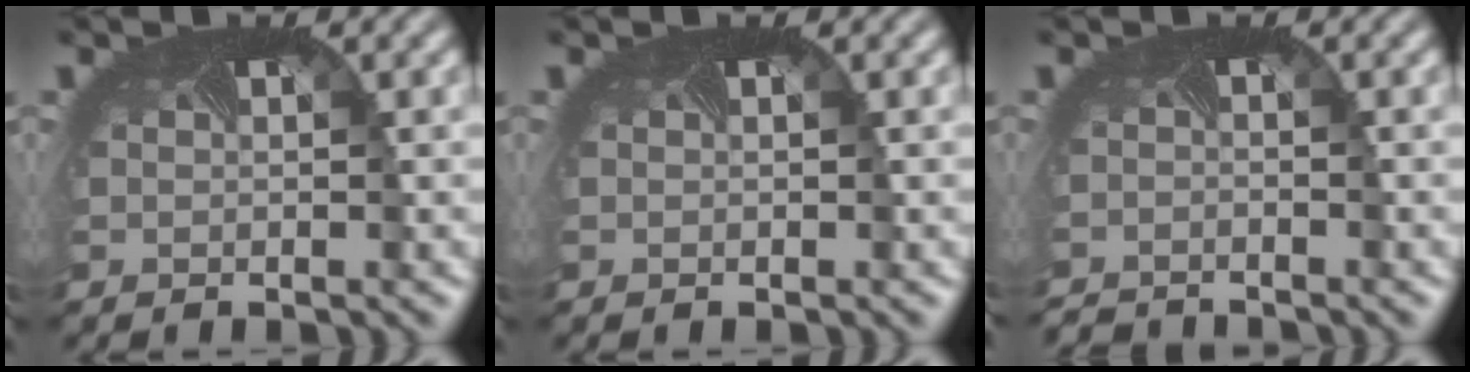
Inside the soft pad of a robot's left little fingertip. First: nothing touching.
{"total": 0.0}
{"total": 2.6, "force": [-2.6, -0.2, -0.3], "torque": [-0.004, -0.021, -0.047]}